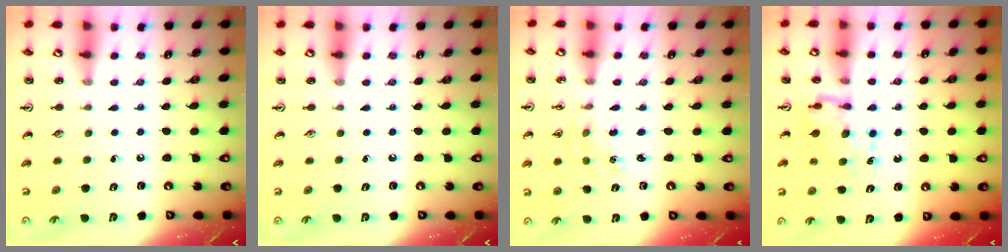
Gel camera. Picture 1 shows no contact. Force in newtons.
{"total": 0.0}
{"total": 0.7, "press": 0.7, "slide": 0.1}
{"total": 6.6, "press": 6.5, "slide": 0.6}